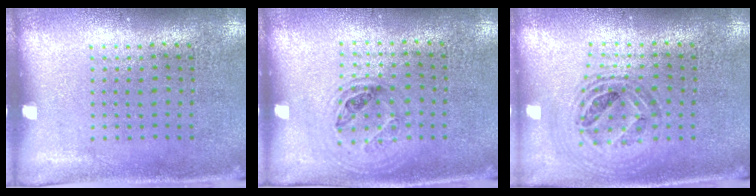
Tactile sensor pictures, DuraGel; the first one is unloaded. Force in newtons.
{"total": 1.0, "press": 1.0, "slide": 0.4}
{"total": 1.0, "press": 1.0, "slide": 0.3}